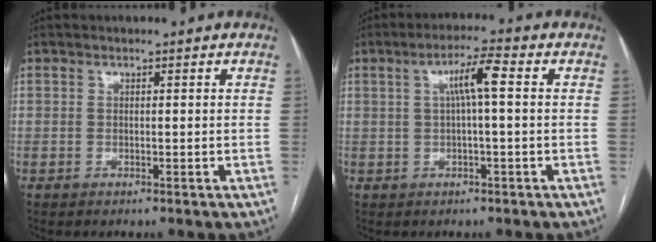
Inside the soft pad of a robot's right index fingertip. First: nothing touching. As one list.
[{"total": 5.3, "force": [0.9, 0.2, 5.2], "torque": [-0.093, 0.014, 0.016]}]